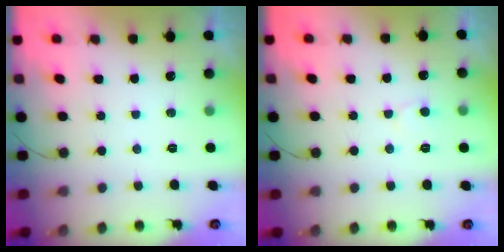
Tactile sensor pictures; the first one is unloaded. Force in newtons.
{"total": 5.2, "press": 5.1, "slide": 0.5}